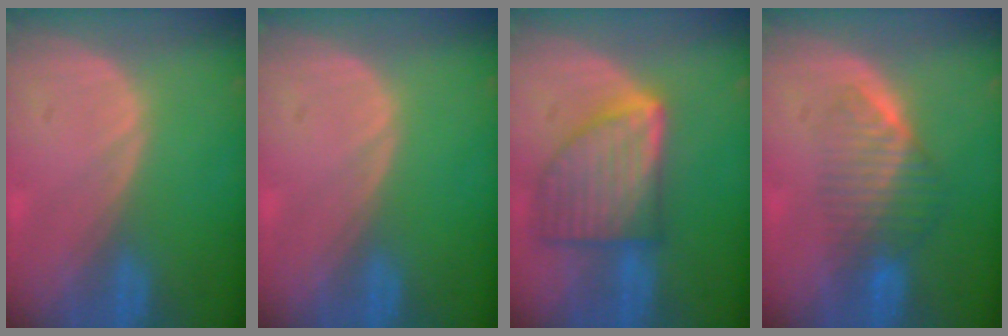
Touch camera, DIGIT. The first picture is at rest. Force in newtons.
{"total": 0.0}
{"total": 9.3, "press": 9.3, "slide": 0.4}
{"total": 6.3, "press": 5.7, "slide": 2.8}